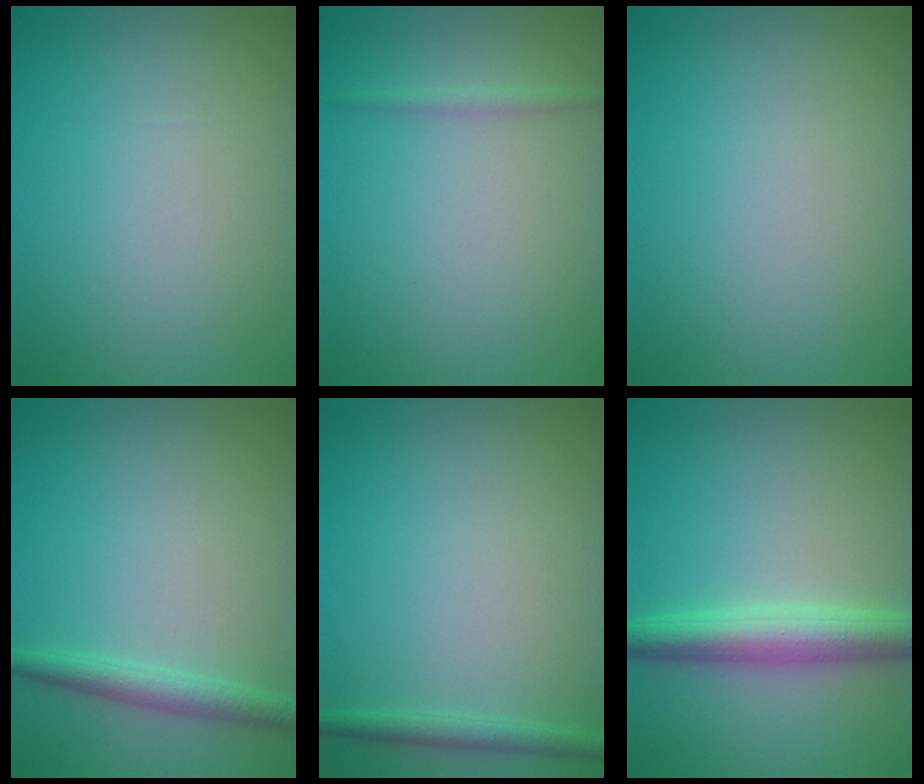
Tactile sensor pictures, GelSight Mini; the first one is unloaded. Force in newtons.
{"total": 0.9, "press": 0.9, "slide": 0.1}
{"total": 0.0}
{"total": 2.3, "press": 2.2, "slide": 0.1}
{"total": 1.5, "press": 1.5, "slide": 0.1}
{"total": 4.4, "press": 4.4, "slide": 0.1}